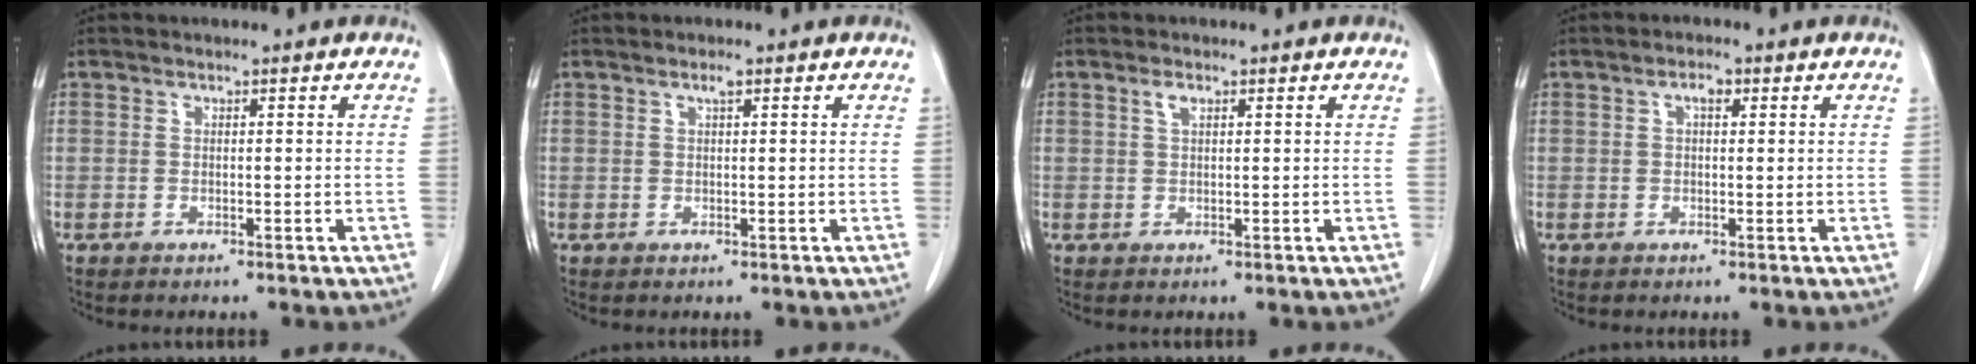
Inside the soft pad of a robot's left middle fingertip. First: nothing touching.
{"total": 0.9, "force": [0.6, 0.0, 0.7], "torque": [-0.014, -0.002, 0.010]}
{"total": 1.4, "force": [0.8, 0.5, 1.0], "torque": [-0.020, 0.002, 0.014]}
{"total": 1.7, "force": [0.7, 0.7, 1.4], "torque": [-0.024, 0.004, 0.010]}